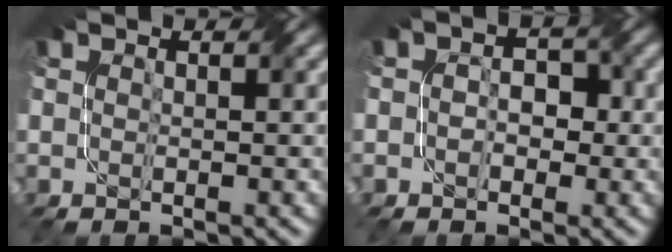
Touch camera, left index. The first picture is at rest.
{"total": 2.4, "force": [-0.2, 1.8, 1.5], "torque": [-0.003, 0.007, -0.012]}